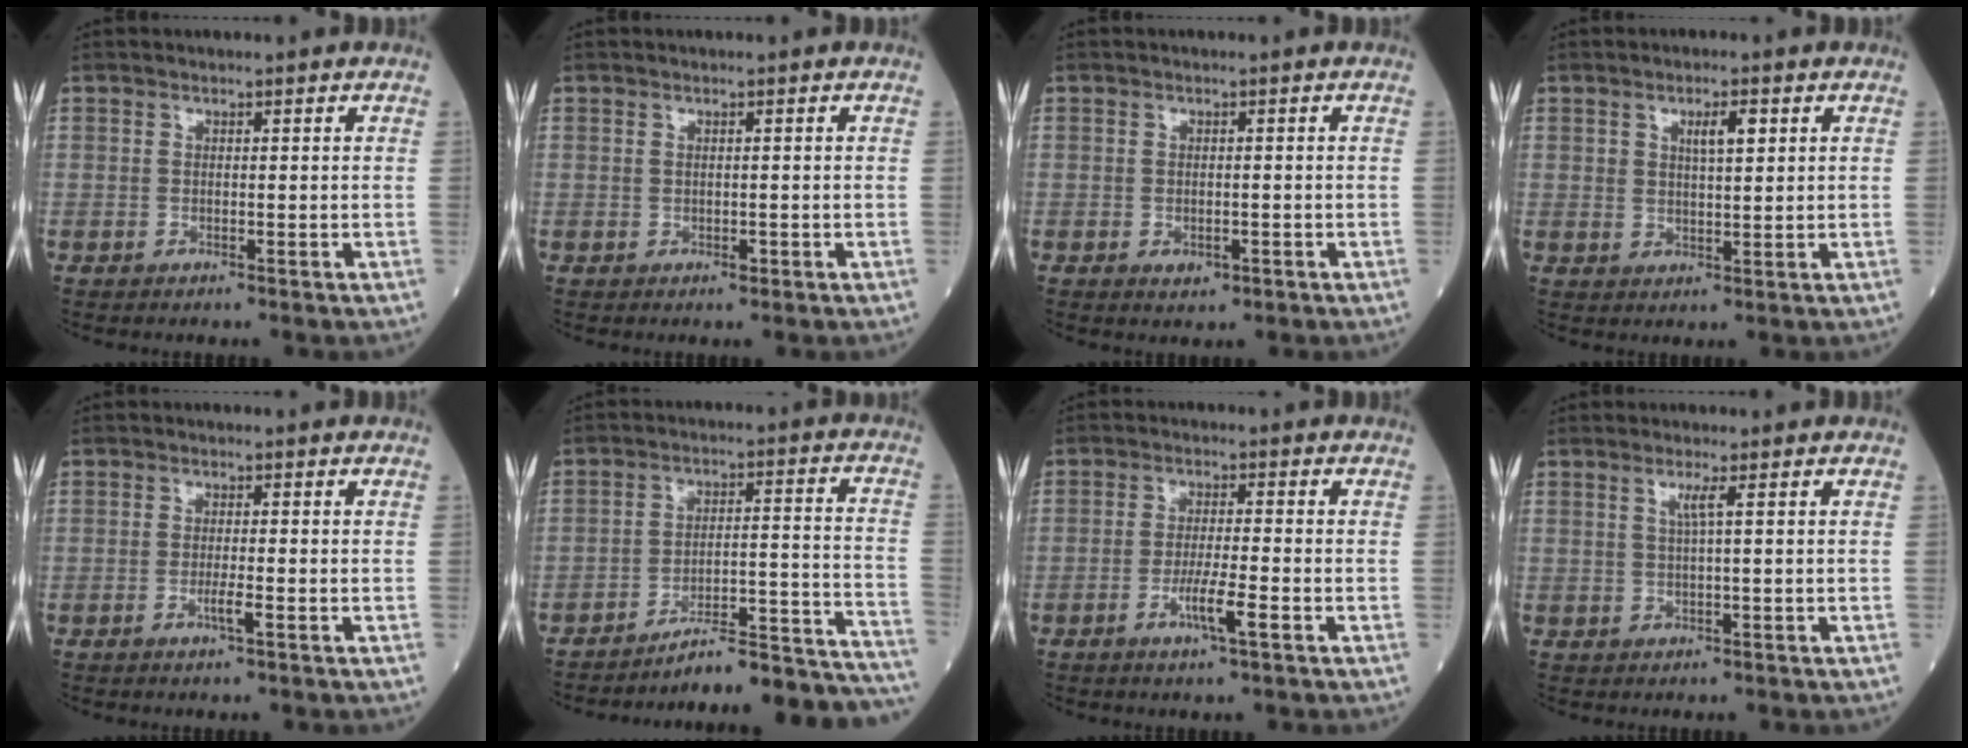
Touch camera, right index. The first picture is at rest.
{"total": 1.0, "force": [-0.2, 0.5, 0.8], "torque": [-0.012, -0.001, -0.001]}
{"total": 1.7, "force": [-0.7, 1.1, 1.1], "torque": [-0.014, 0.001, -0.004]}
{"total": 3.8, "force": [1.6, 1.1, 3.2], "torque": [-0.054, 0.001, 0.028]}
{"total": 2.0, "force": [-0.9, -0.1, 1.7], "torque": [-0.030, -0.002, -0.018]}
{"total": 19.9, "force": [-19.3, -0.4, 4.9], "torque": [-0.020, 0.029, -0.262]}
{"total": 4.8, "force": [-2.2, 0.0, 4.3], "torque": [-0.075, -0.006, -0.043]}
{"total": 1.8, "force": [0.6, -0.5, 1.6], "torque": [-0.036, -0.002, 0.013]}